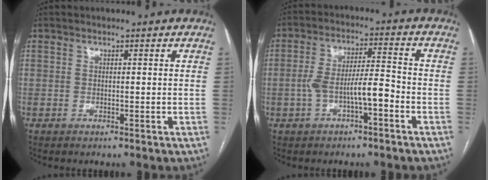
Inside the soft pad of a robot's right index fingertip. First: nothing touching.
{"total": 7.1, "force": [-2.5, 1.6, 6.4], "torque": [-0.125, 0.025, -0.040]}